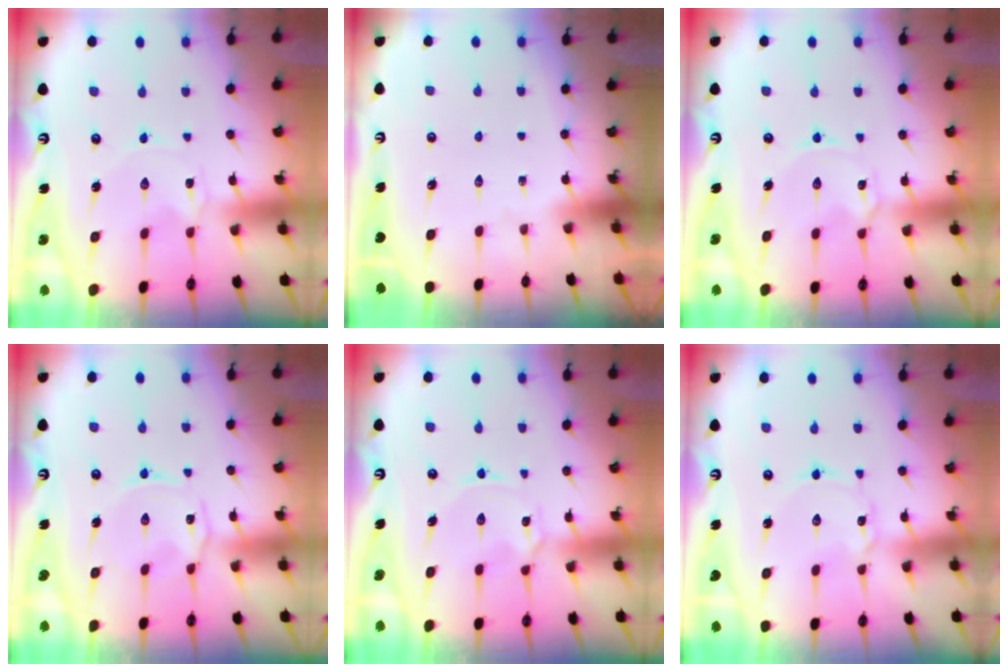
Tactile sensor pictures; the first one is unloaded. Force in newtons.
{"total": 0.0}
{"total": 2.0, "press": 2.0, "slide": 0.1}
{"total": 1.5, "press": 1.4, "slide": 0.5}
{"total": 2.4, "press": 2.4, "slide": 0.3}
{"total": 2.3, "press": 2.3, "slide": 0.2}